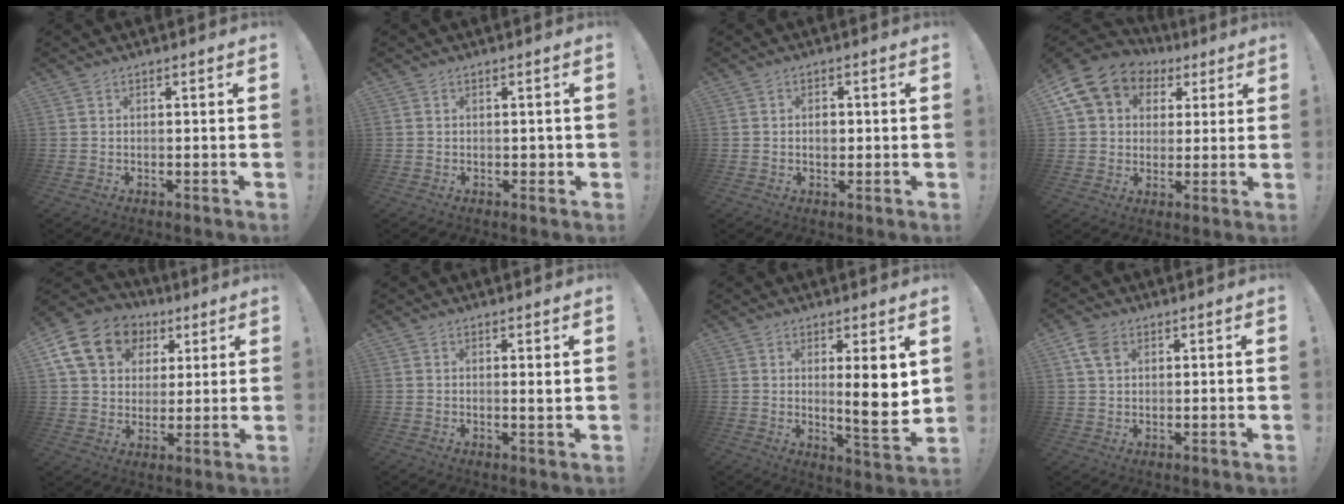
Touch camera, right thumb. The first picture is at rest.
{"total": 1.3, "force": [0.0, 1.2, 0.7], "torque": [-0.004, 0.003, -0.003]}
{"total": 2.6, "force": [-0.3, 2.1, 1.6], "torque": [-0.014, 0.001, -0.010]}
{"total": 13.3, "force": [5.6, 10.5, 6.0], "torque": [-0.083, -0.030, 0.111]}
{"total": 17.5, "force": [7.0, 13.6, 8.3], "torque": [-0.114, -0.027, 0.141]}
{"total": 1.6, "force": [0.7, -0.2, 1.5], "torque": [-0.016, -0.009, 0.008]}
{"total": 9.5, "force": [1.9, 1.1, 9.2], "torque": [-0.120, -0.026, 0.024]}
{"total": 5.6, "force": [2.5, 3.8, 3.2], "torque": [-0.057, -0.001, 0.051]}